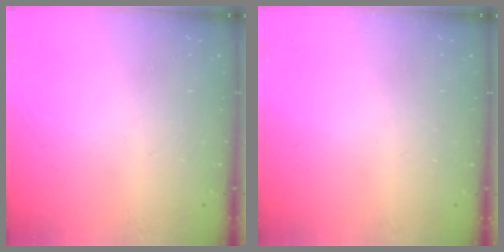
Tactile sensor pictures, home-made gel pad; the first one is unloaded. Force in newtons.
{"total": 0.0}